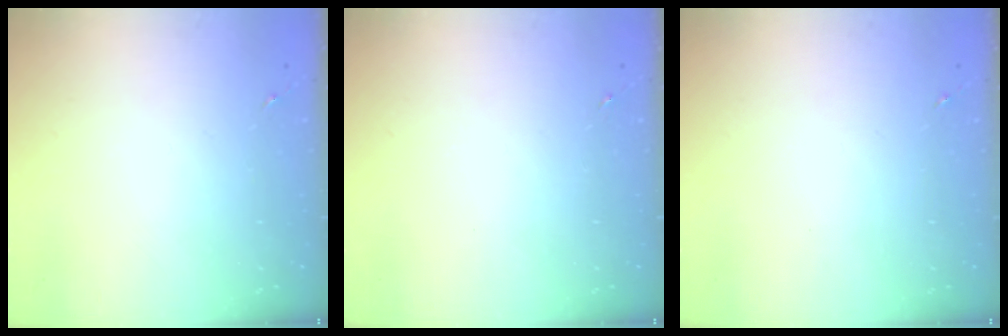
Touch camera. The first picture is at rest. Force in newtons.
{"total": 0.0}
{"total": 0.0}